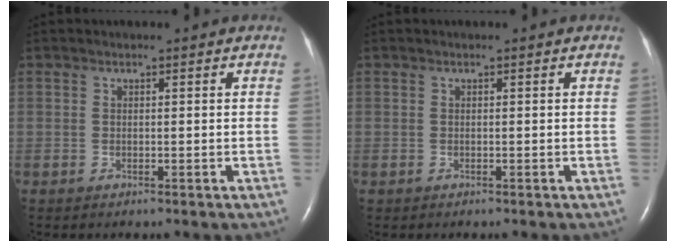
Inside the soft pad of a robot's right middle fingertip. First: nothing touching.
{"total": 0.0}